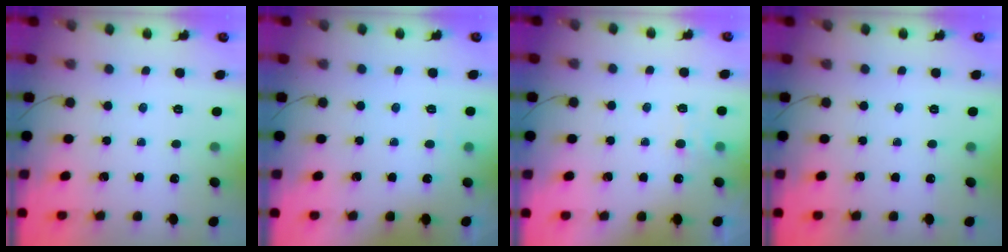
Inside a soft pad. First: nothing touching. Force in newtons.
{"total": 4.4, "press": 4.3, "slide": 1.2}
{"total": 6.1, "press": 5.9, "slide": 1.5}
{"total": 0.0}